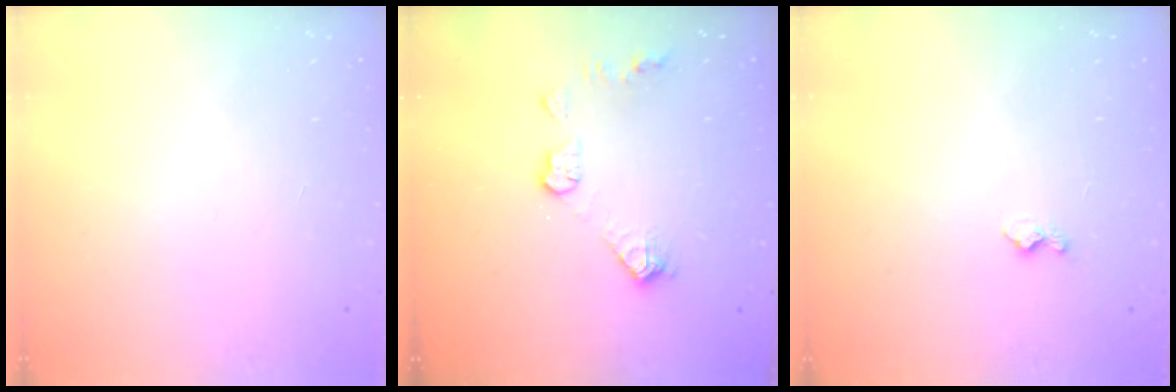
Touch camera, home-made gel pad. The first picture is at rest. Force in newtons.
{"total": 8.6, "press": 8.6, "slide": 0.4}
{"total": 3.7, "press": 3.7, "slide": 0.4}